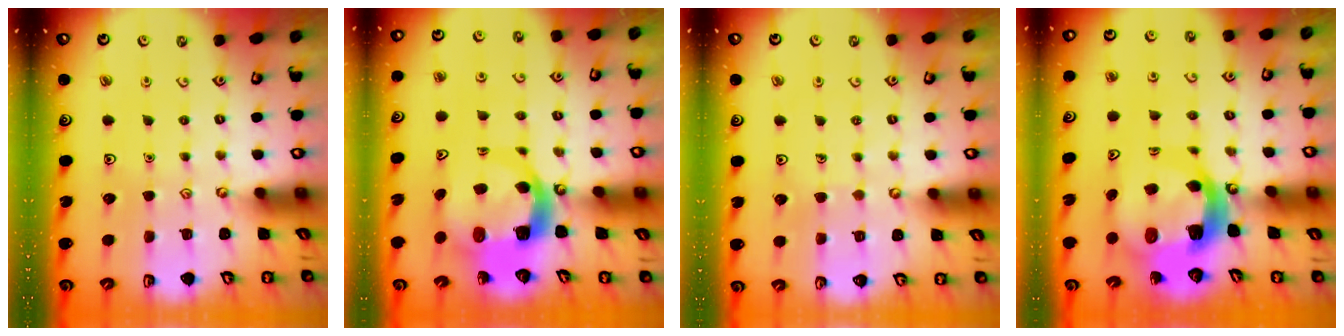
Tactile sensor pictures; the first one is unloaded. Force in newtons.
{"total": 8.6, "press": 8.6, "slide": 1.2}
{"total": 2.5, "press": 2.5, "slide": 0.2}
{"total": 9.5, "press": 9.4, "slide": 1.4}